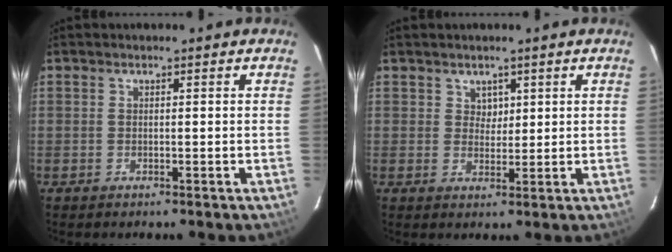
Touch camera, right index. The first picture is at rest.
{"total": 2.4, "force": [1.3, 2.0, 0.3], "torque": [0.000, 0.005, 0.024]}